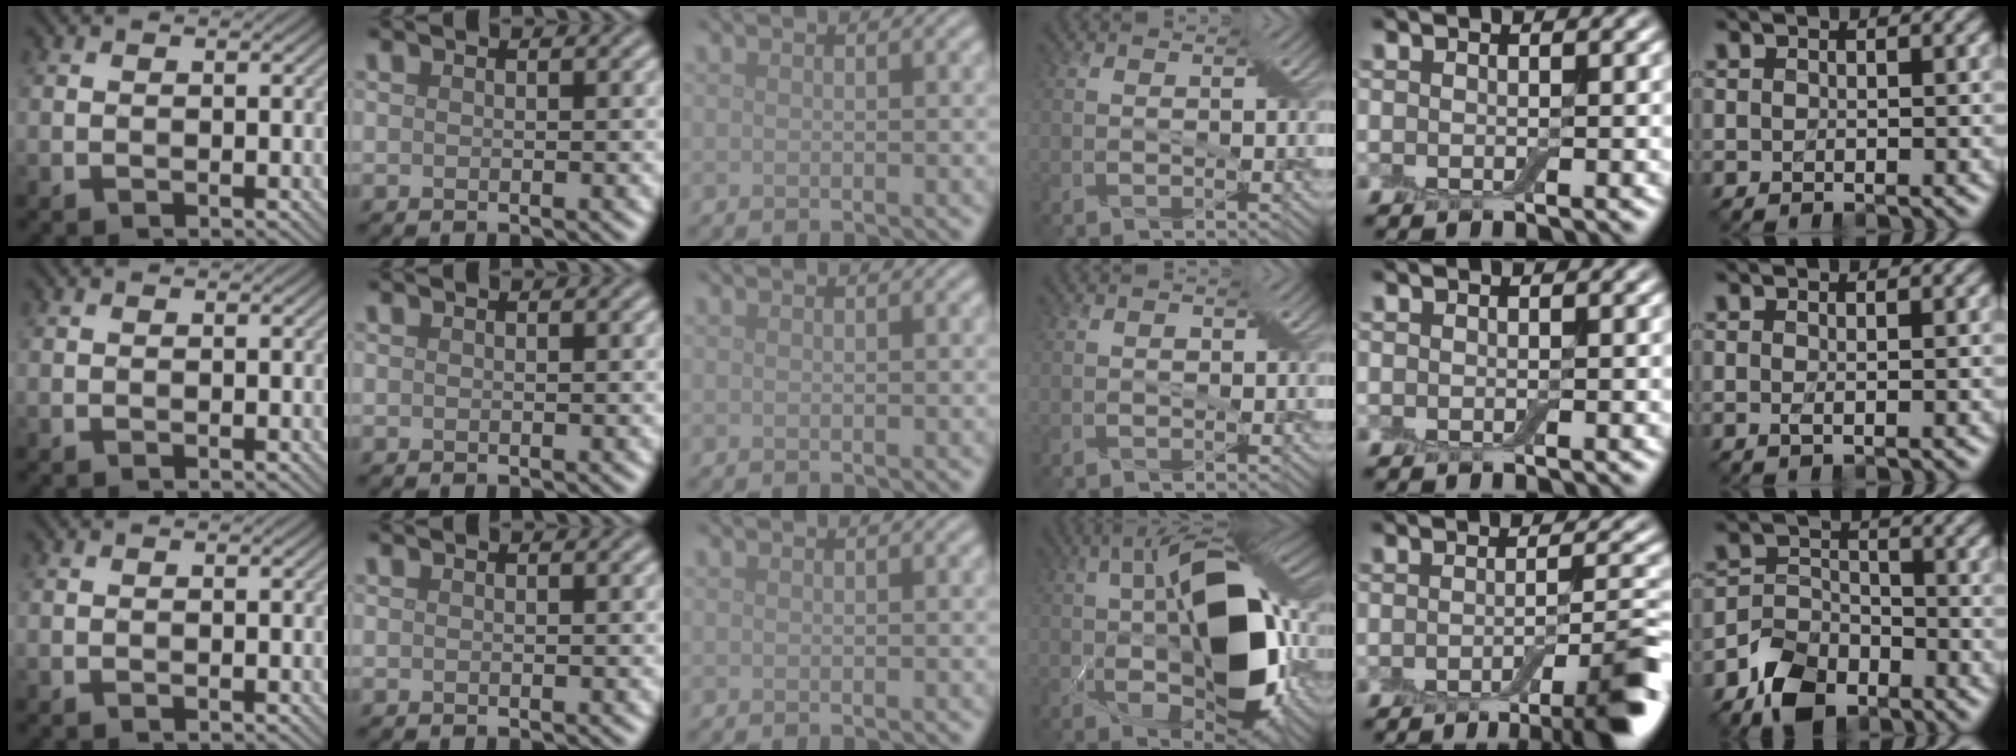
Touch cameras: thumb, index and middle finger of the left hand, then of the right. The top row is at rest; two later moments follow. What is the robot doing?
{"motion": "pour", "object": "cup"}